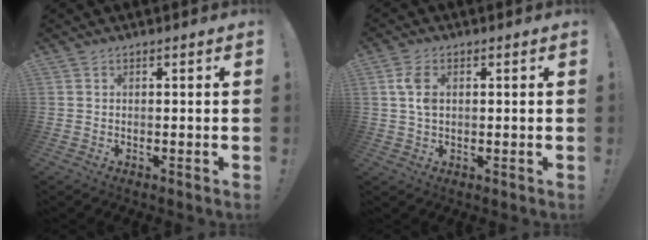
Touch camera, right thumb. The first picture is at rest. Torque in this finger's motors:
{"motor_torque": [0.04, 0.04, 0.01, 0.03, 0.02]}